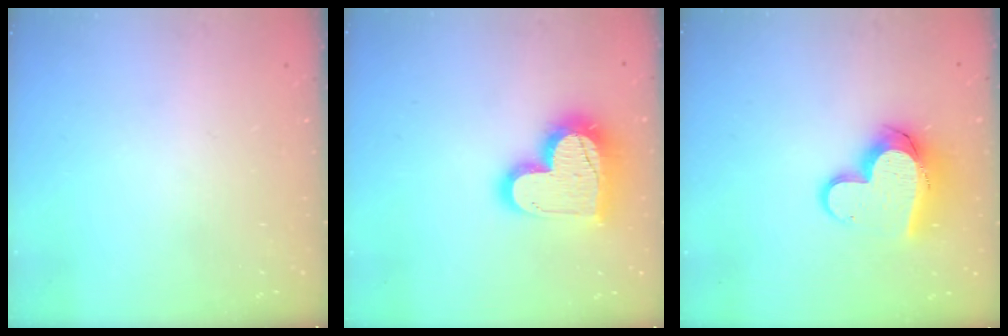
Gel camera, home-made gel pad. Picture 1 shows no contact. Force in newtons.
{"total": 18.3, "press": 18.2, "slide": 1.2}
{"total": 16.0, "press": 15.9, "slide": 1.3}